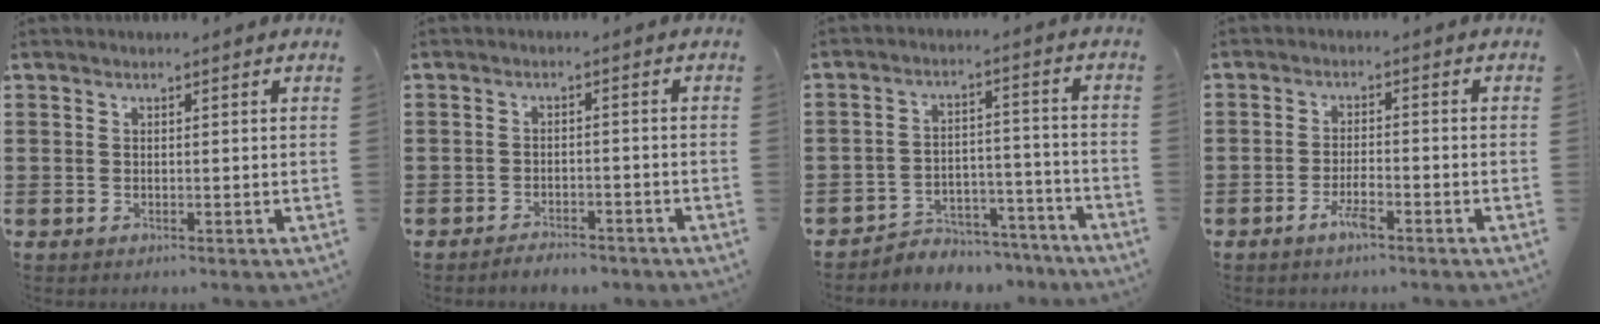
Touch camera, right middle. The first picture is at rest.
{"total": 2.5, "force": [-2.5, 0.5, 0.1], "torque": [-0.008, 0.002, -0.053]}
{"total": 5.0, "force": [-4.8, 1.5, 0.1], "torque": [-0.005, 0.018, -0.099]}
{"total": 3.4, "force": [-2.3, 0.8, 2.4], "torque": [-0.054, -0.001, -0.045]}